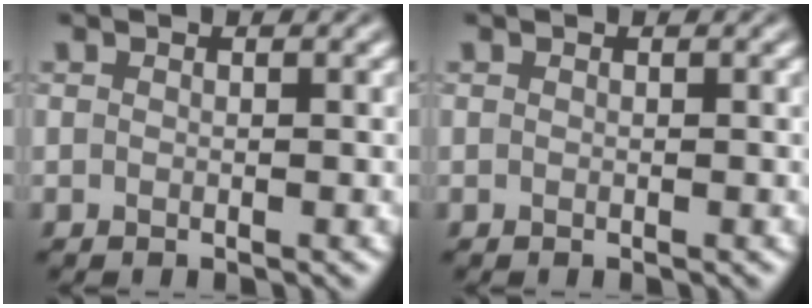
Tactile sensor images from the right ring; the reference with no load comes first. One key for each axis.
{"total": 0.0}